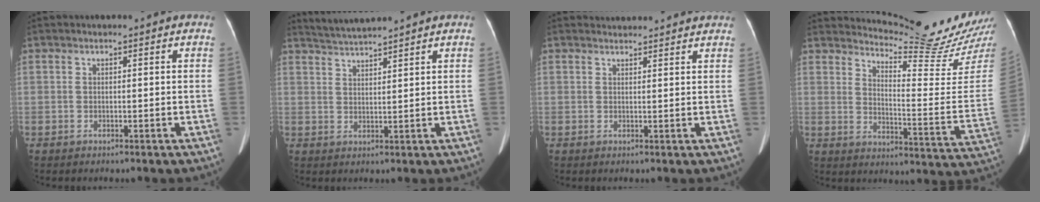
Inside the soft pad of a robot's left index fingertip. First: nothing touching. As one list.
[{"total": 4.9, "force": [4.7, -1.0, 1.1], "torque": [-0.027, 0.016, 0.088]}, {"total": 5.9, "force": [5.8, 0.6, 0.8], "torque": [-0.009, 0.024, 0.059]}, {"total": 18.2, "force": [17.6, -1.4, 4.6], "torque": [-0.080, -0.130, 0.218]}]